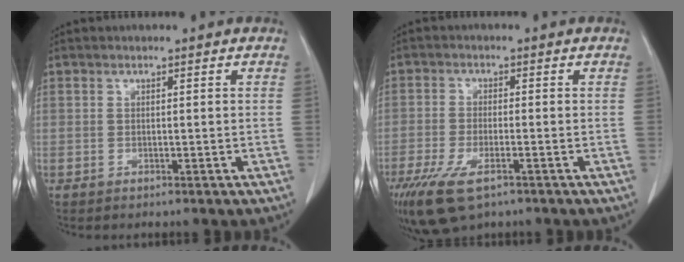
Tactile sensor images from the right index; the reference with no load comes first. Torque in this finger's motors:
{"motor_torque": [1.11, -0.82, 0.35, 0.15]}